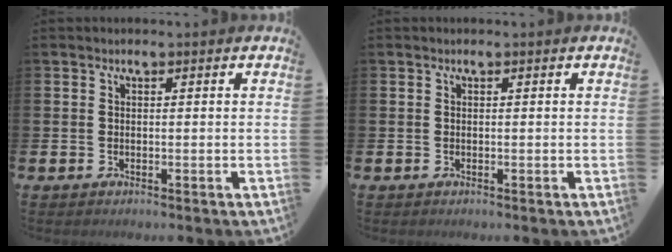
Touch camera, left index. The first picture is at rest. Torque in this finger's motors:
{"motor_torque": [-0.02, 0.00, 0.00, 0.00]}